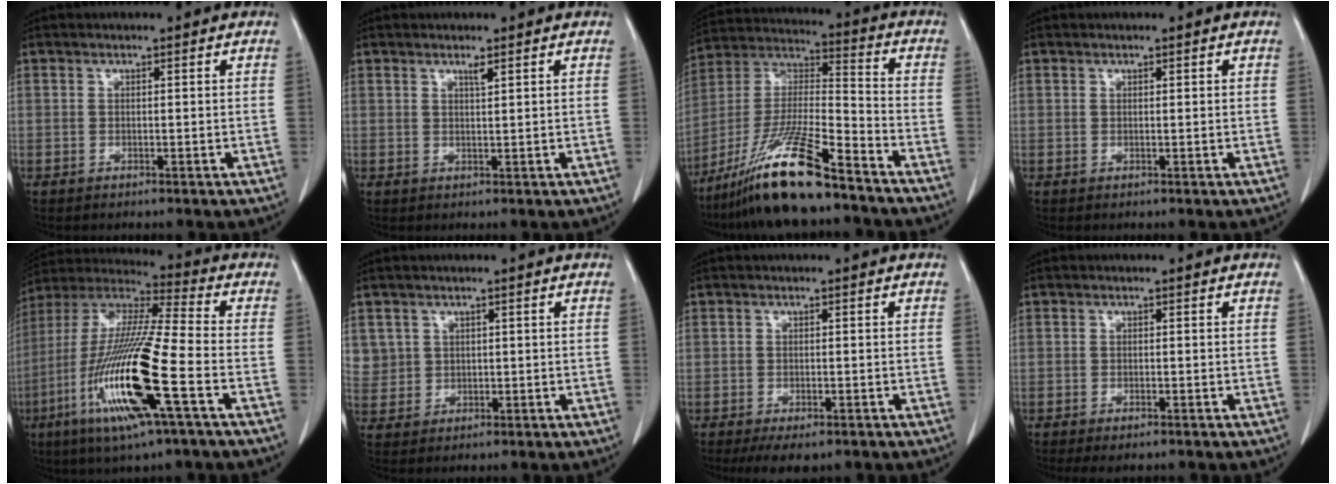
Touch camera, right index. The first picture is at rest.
{"total": 1.0, "force": [0.7, -0.1, 0.8], "torque": [-0.015, -0.004, 0.014]}
{"total": 16.7, "force": [-12.1, 1.1, 11.4], "torque": [-0.238, -0.023, -0.224]}
{"total": 0.0}
{"total": 20.4, "force": [-7.0, 1.1, 19.2], "torque": [-0.417, -0.033, -0.141]}
{"total": 4.0, "force": [1.5, 3.7, 0.0], "torque": [0.011, 0.004, 0.032]}
{"total": 3.4, "force": [-2.3, 1.4, 2.1], "torque": [-0.031, -0.007, -0.031]}
{"total": 2.7, "force": [-2.2, 0.7, 1.4], "torque": [-0.017, -0.005, -0.029]}